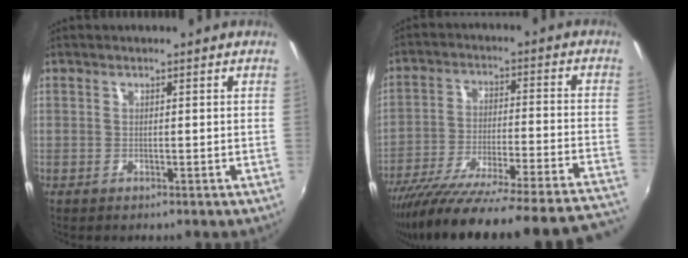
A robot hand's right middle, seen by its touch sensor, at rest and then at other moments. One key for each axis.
{"total": 34.4, "fx": -30.5, "fy": 1.2, "fz": 15.9, "tx": -0.231, "ty": -0.090, "tz": -0.444}